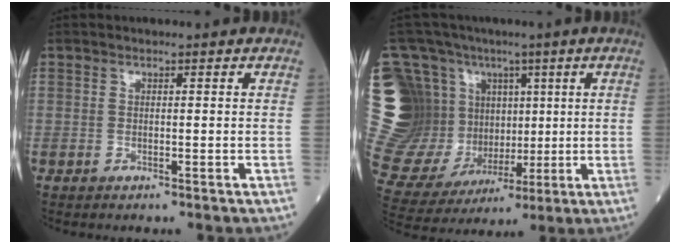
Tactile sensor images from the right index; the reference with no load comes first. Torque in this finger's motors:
{"motor_torque": [0.62, 0.56, -0.03, -0.07]}